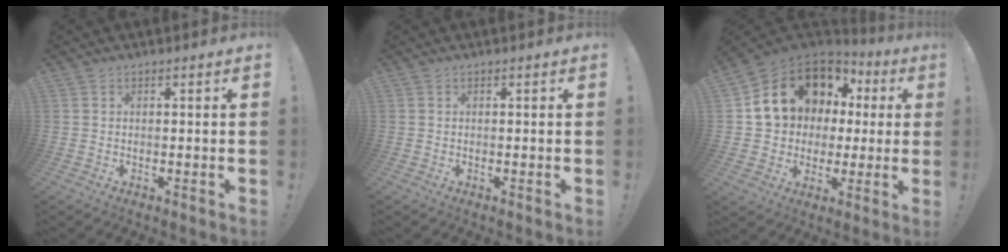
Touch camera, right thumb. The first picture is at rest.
{"total": 0.0}
{"total": 15.9, "force": [6.1, 12.7, 7.3], "torque": [-0.111, -0.029, 0.136]}